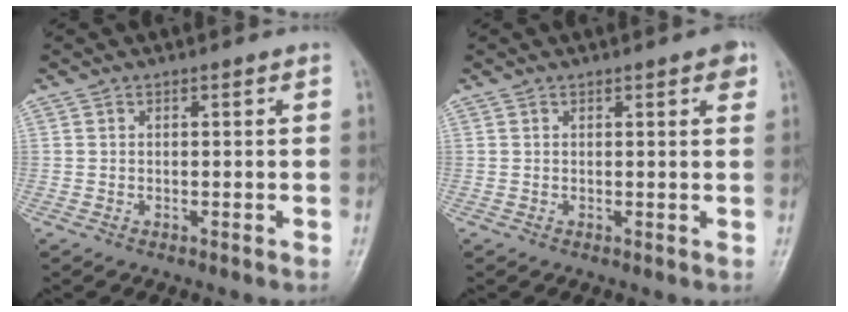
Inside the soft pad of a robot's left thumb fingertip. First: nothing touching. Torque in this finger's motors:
{"motor_torque": [1.54, 1.01, 0.54, -0.32, 0.00]}